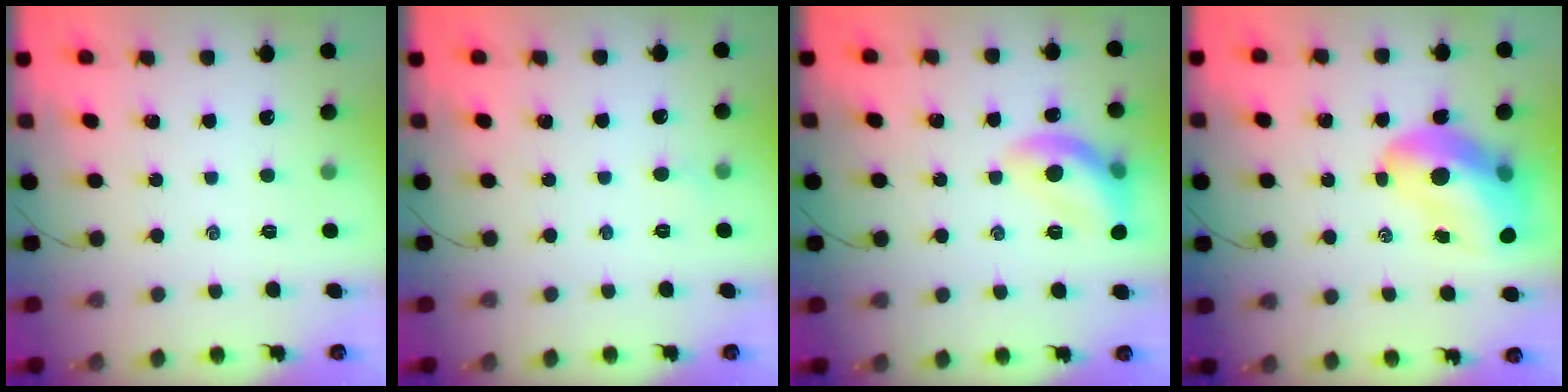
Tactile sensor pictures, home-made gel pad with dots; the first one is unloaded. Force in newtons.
{"total": 2.7, "press": 2.6, "slide": 0.9}
{"total": 11.1, "press": 11.1, "slide": 0.5}
{"total": 15.1, "press": 14.5, "slide": 4.1}